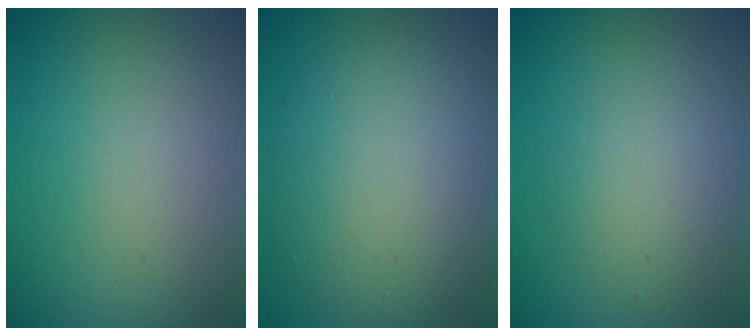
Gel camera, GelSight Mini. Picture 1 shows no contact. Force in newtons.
{"total": 7.3, "press": 7.3, "slide": 0.6}
{"total": 2.9, "press": 2.9, "slide": 0.2}